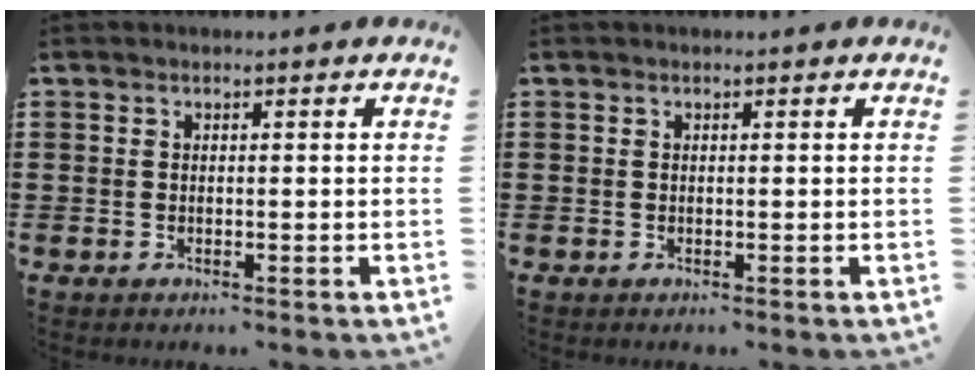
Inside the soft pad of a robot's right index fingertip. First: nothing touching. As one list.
[{"total": 0.0}]